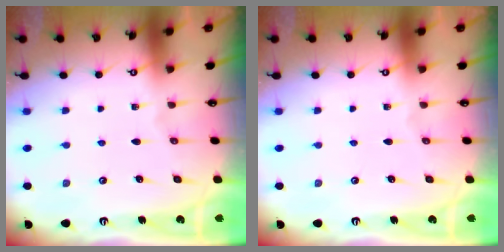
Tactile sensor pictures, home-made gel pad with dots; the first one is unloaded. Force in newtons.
{"total": 0.0}